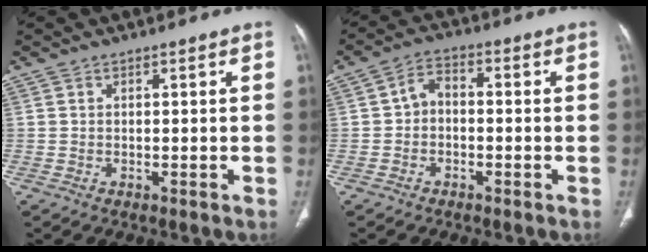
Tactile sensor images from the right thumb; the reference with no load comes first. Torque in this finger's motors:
{"motor_torque": [-0.17, 0.18, -0.23, 0.23, 0.09]}